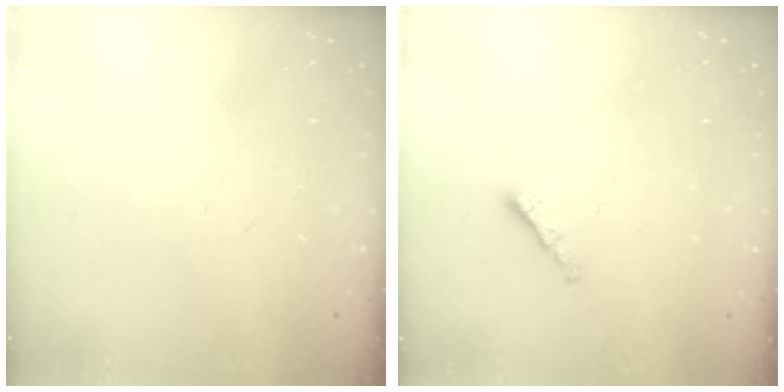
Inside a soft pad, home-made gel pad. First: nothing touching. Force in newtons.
{"total": 1.3, "press": 1.2, "slide": 0.5}